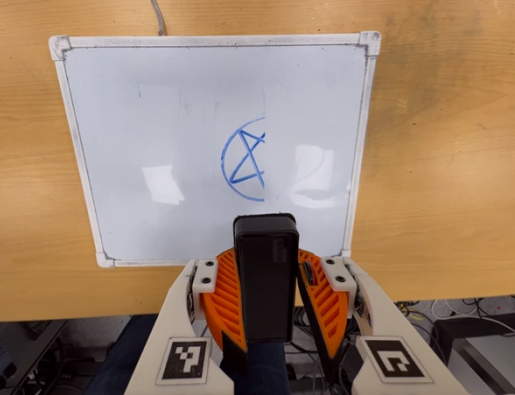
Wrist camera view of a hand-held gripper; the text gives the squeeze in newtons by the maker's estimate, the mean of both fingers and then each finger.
{"total": 7.1, "left": 7.7, "right": 6.5}